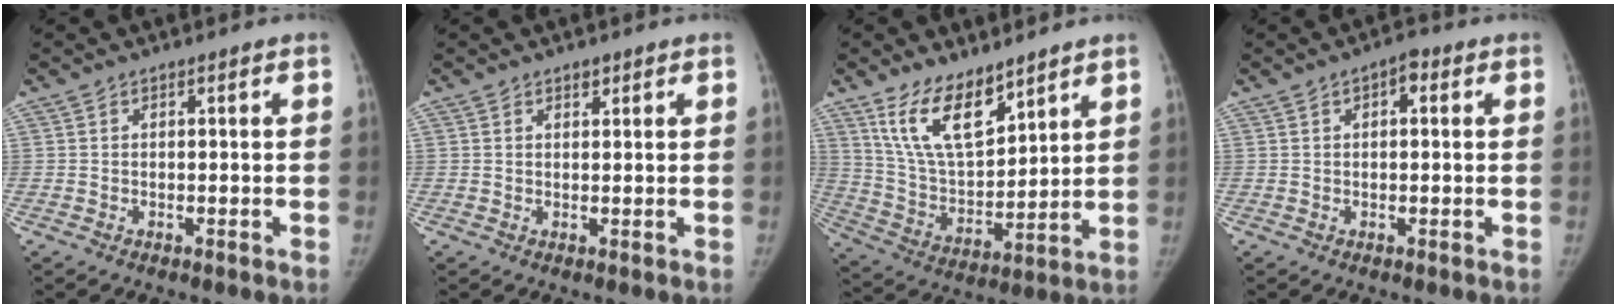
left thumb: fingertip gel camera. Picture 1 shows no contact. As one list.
[{"total": 1.3, "force": [0.9, 0.7, 0.6], "torque": [-0.001, -0.005, 0.013]}, {"total": 13.9, "force": [9.4, 6.1, 8.3], "torque": [-0.122, -0.058, 0.192]}, {"total": 2.9, "force": [1.0, 1.6, 2.3], "torque": [-0.022, 0.005, 0.008]}]